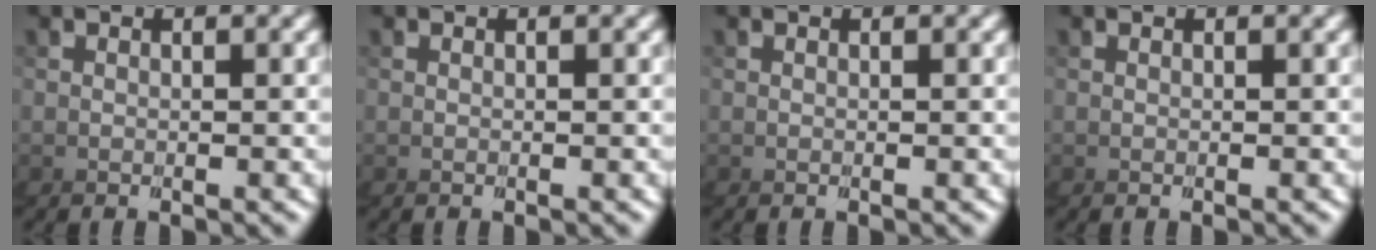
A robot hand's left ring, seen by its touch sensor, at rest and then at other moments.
{"total": 0.0}
{"total": 0.0}
{"total": 0.0}